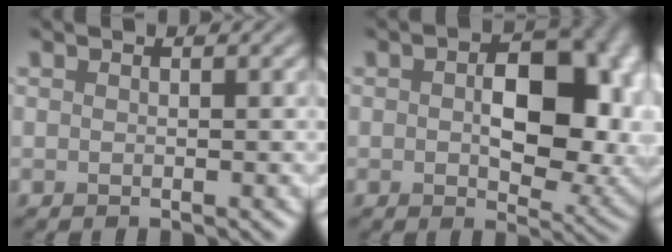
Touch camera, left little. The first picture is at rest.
{"total": 11.5, "force": [0.9, 7.1, 9.0], "torque": [-0.117, -0.003, 0.018]}